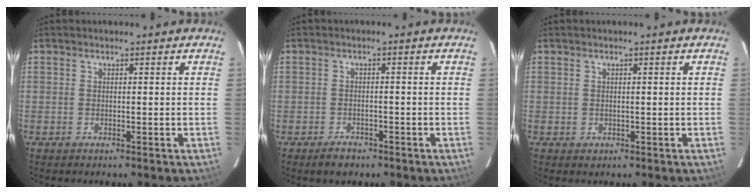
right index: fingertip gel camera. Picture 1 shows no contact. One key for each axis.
{"total": 2.8, "fx": -2.0, "fy": 1.6, "fz": 1.0, "tx": -0.019, "ty": 0.002, "tz": -0.026}
{"total": 0.6, "fx": 0.0, "fy": 0.6, "fz": 0.1, "tx": -0.001, "ty": 0.002, "tz": 0.001}